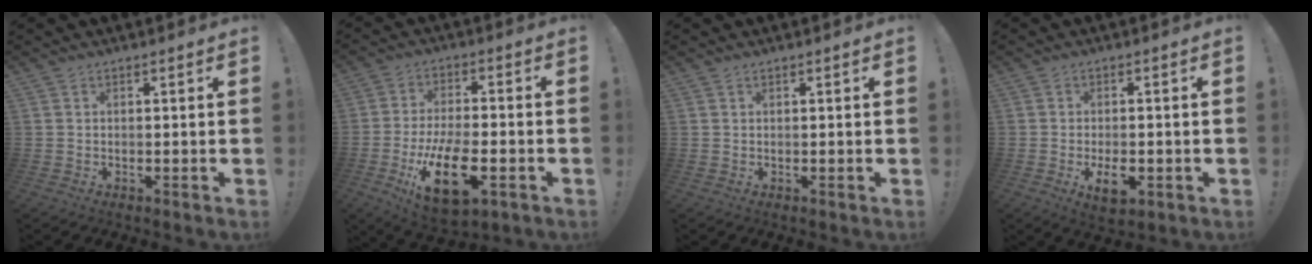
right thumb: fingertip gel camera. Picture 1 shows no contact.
{"total": 17.3, "force": [-6.4, 8.1, 13.9], "torque": [-0.242, 0.019, -0.100]}
{"total": 0.0}
{"total": 6.5, "force": [-2.3, 3.1, 5.2], "torque": [-0.088, 0.001, -0.037]}